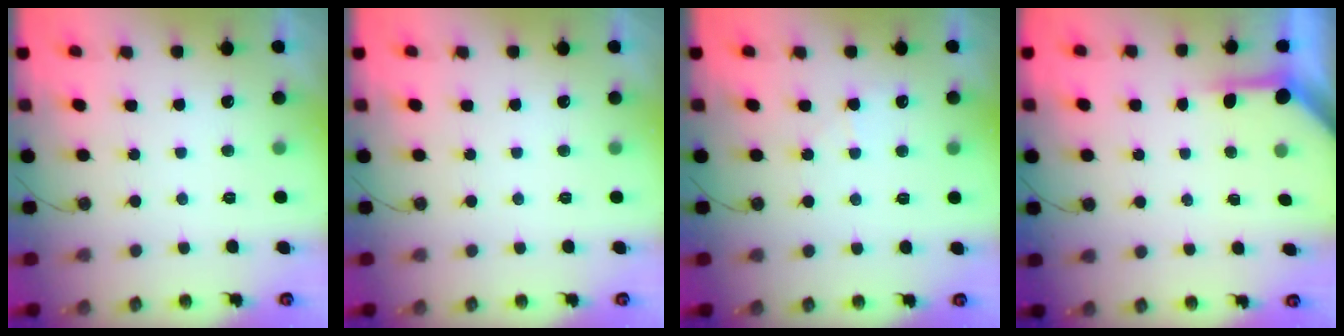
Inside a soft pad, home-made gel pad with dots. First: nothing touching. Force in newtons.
{"total": 0.0}
{"total": 5.0, "press": 4.9, "slide": 0.7}
{"total": 4.0, "press": 4.0, "slide": 0.5}